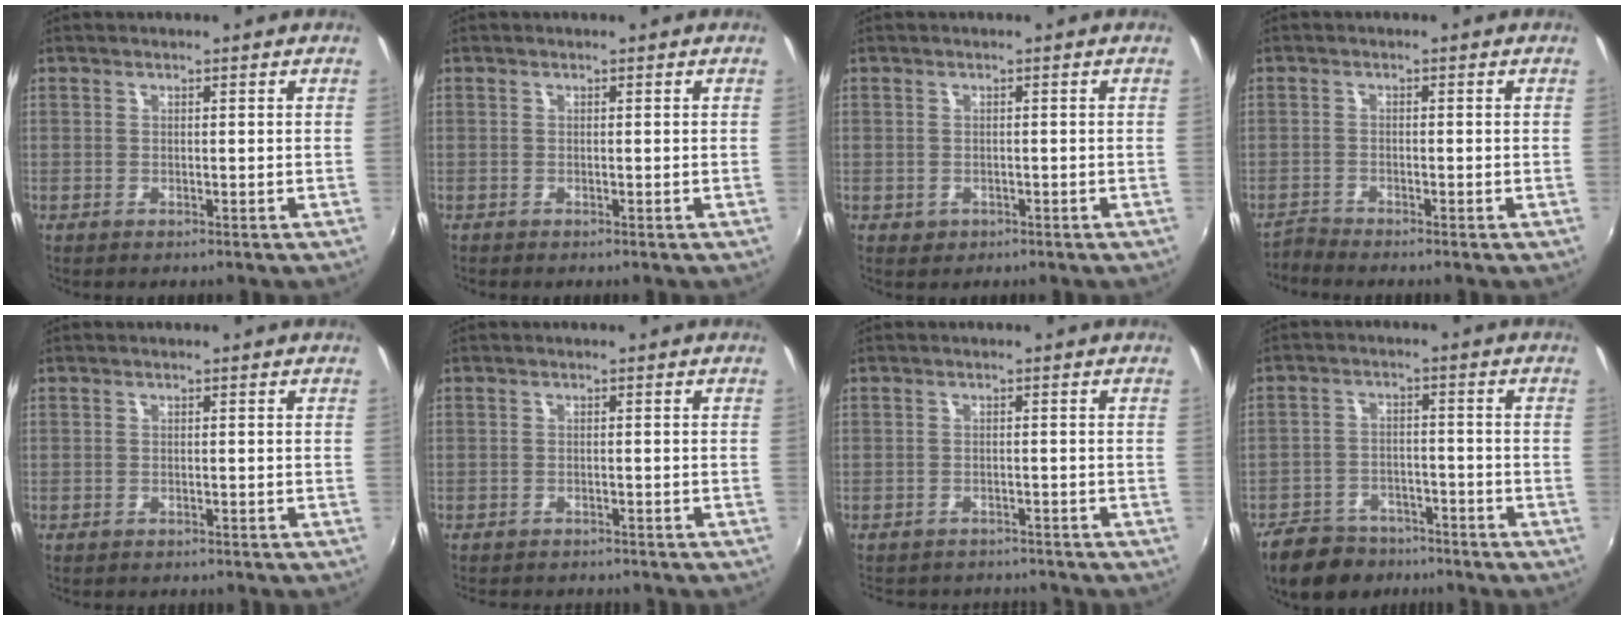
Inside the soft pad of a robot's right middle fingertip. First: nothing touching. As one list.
[{"total": 0.0}, {"total": 1.5, "force": [-0.5, 1.3, 0.5], "torque": [-0.010, -0.002, -0.003]}, {"total": 2.1, "force": [-2.0, -0.2, -0.4], "torque": [0.004, -0.008, -0.048]}, {"total": 2.8, "force": [-2.5, 0.7, 0.9], "torque": [-0.023, -0.011, -0.035]}, {"total": 7.0, "force": [-6.3, 1.8, 2.5], "torque": [-0.059, -0.015, -0.087]}, {"total": 10.1, "force": [-9.0, 3.4, 3.0], "torque": [-0.074, -0.015, -0.125]}, {"total": 12.0, "force": [-9.3, 6.4, 4.1], "torque": [-0.110, 0.003, -0.138]}]